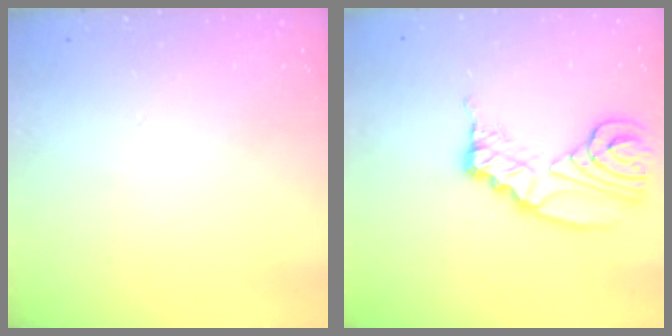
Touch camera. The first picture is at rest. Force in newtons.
{"total": 12.5, "press": 12.4, "slide": 1.8}